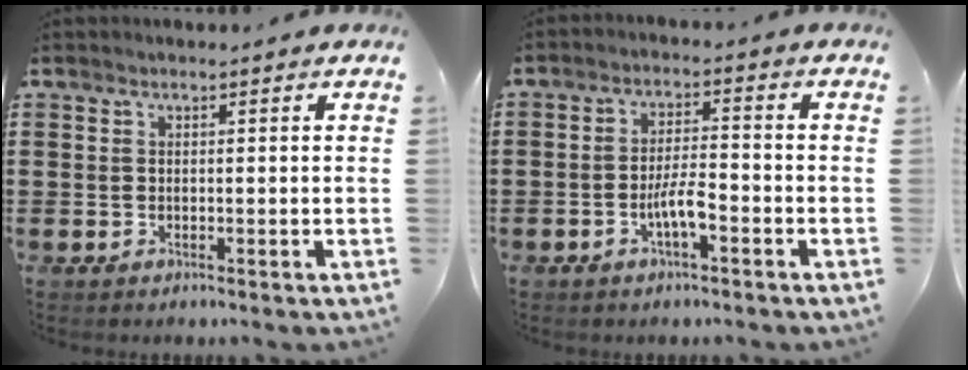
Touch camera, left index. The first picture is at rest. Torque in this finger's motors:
{"motor_torque": [0.25, 0.14, 0.23, 0.06]}